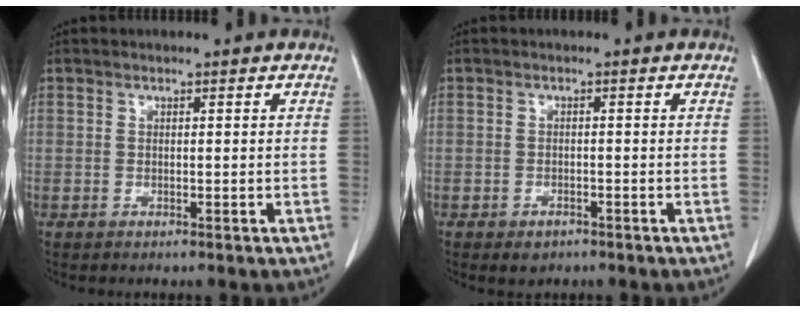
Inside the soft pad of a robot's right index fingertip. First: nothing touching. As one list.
[{"total": 2.1, "force": [-1.3, 1.3, 0.9], "torque": [-0.012, 0.002, -0.009]}]